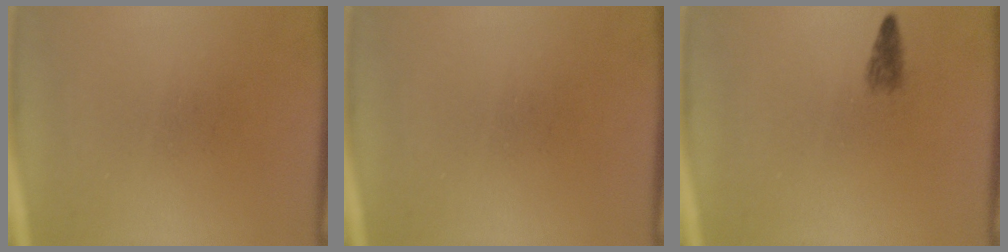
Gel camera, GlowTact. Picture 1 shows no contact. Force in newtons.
{"total": 0.0}
{"total": 1.4}